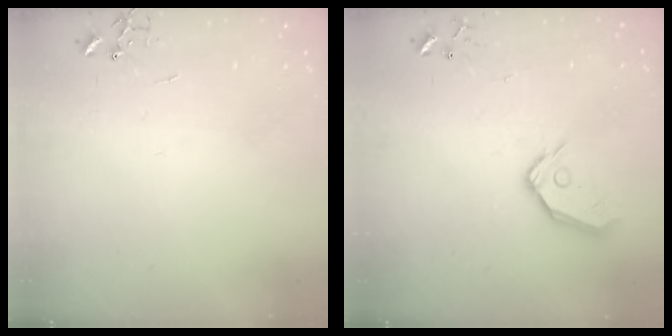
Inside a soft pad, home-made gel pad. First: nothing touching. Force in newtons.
{"total": 11.5, "press": 11.4, "slide": 1.7}